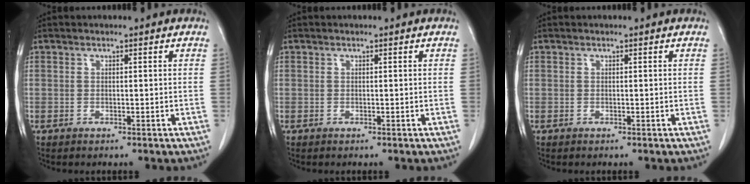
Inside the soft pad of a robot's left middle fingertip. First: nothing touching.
{"total": 0.0}
{"total": 0.0}